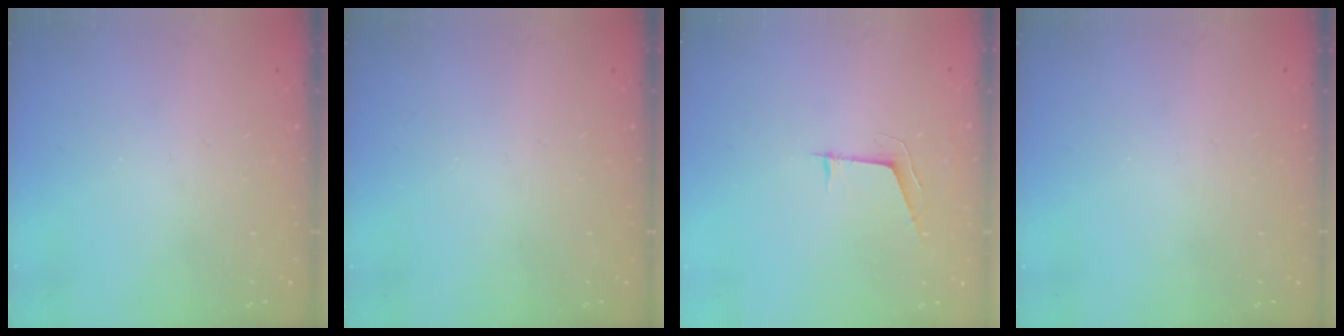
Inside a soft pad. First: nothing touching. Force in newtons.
{"total": 0.0}
{"total": 5.4, "press": 4.9, "slide": 2.4}
{"total": 0.0}